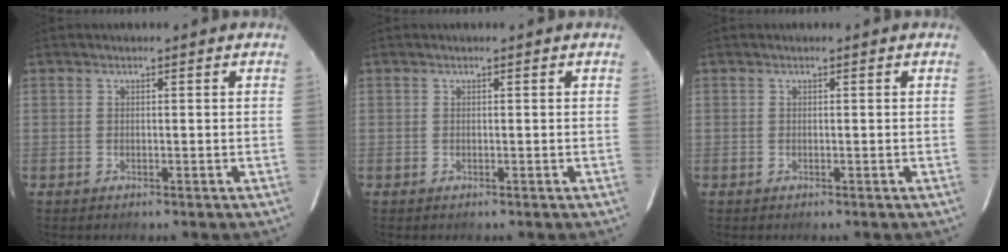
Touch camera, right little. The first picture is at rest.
{"total": 0.0}
{"total": 0.0}